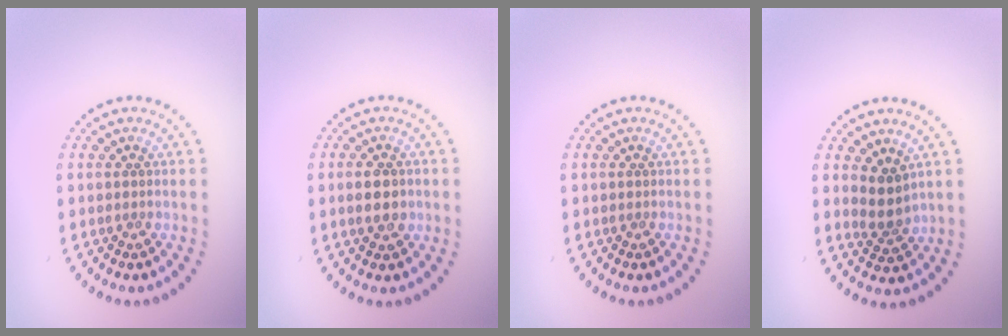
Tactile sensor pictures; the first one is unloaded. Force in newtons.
{"total": 2.4, "press": 2.4, "slide": 0.1}
{"total": 0.0}
{"total": 2.3, "press": 1.8, "slide": 1.5}